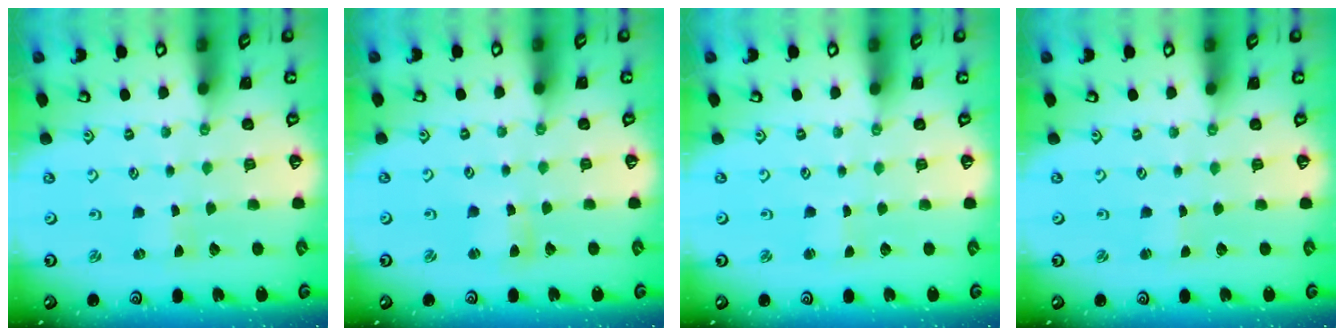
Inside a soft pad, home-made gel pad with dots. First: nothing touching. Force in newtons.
{"total": 2.8, "press": 2.8, "slide": 0.3}
{"total": 1.1, "press": 1.1, "slide": 0.2}
{"total": 0.0}